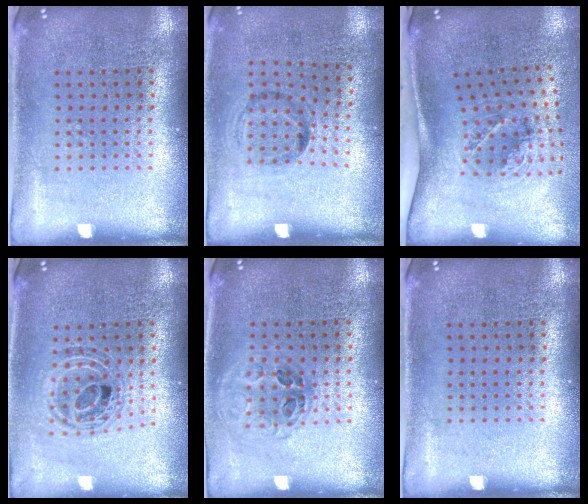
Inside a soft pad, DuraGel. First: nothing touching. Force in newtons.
{"total": 1.3, "press": 0.7, "slide": 1.0}
{"total": 1.8, "press": 1.3, "slide": 1.3}
{"total": 0.7, "press": 0.7, "slide": 0.2}
{"total": 1.1, "press": 1.0, "slide": 0.6}
{"total": 0.0}